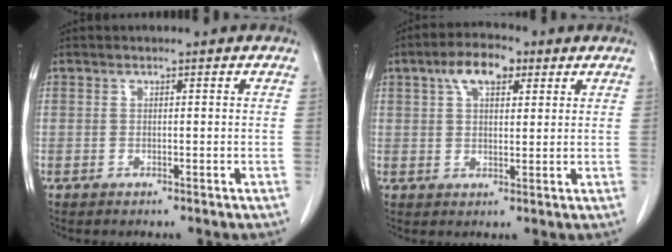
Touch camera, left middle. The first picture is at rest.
{"total": 6.4, "force": [3.2, 2.9, 4.7], "torque": [-0.090, 0.019, 0.054]}